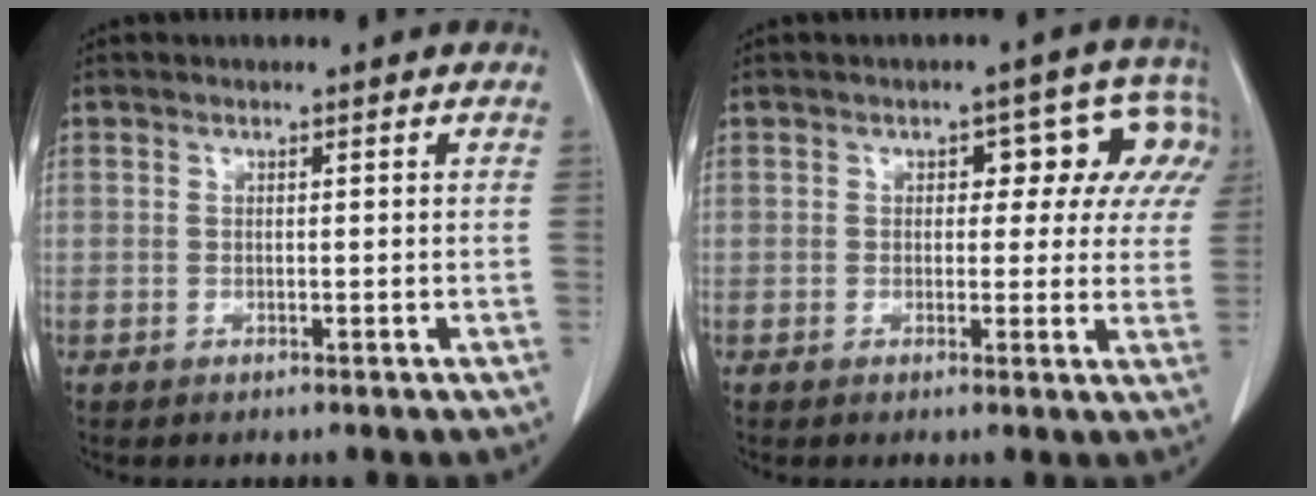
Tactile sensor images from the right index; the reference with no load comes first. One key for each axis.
{"total": 8.0, "fx": 2.6, "fy": 4.8, "fz": 6.0, "tx": -0.043, "ty": 0.034, "tz": 0.023}